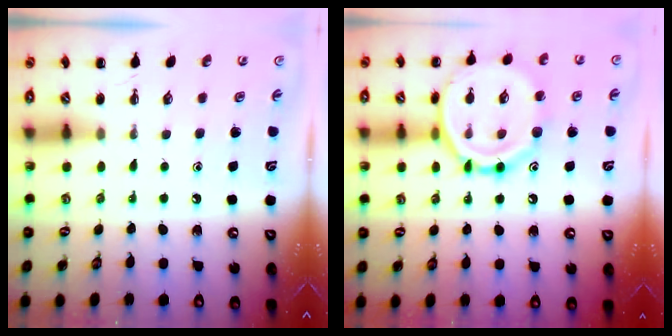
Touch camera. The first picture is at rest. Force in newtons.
{"total": 15.8, "press": 15.7, "slide": 1.2}